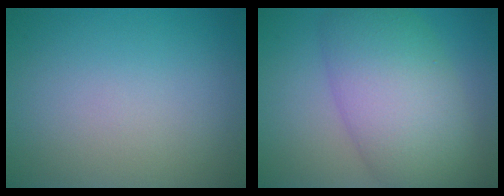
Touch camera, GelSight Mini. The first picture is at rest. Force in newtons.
{"total": 9.1, "press": 9.1, "slide": 0.4}